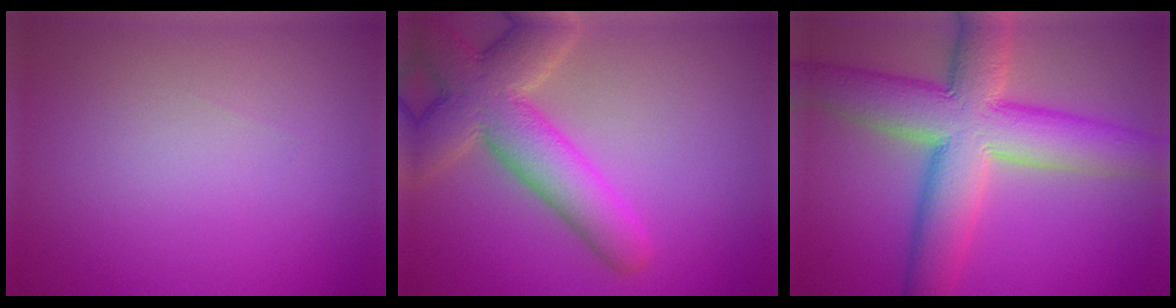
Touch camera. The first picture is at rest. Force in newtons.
{"total": 8.1, "press": 8.1, "slide": 0.6}
{"total": 11.2, "press": 11.2, "slide": 0.5}